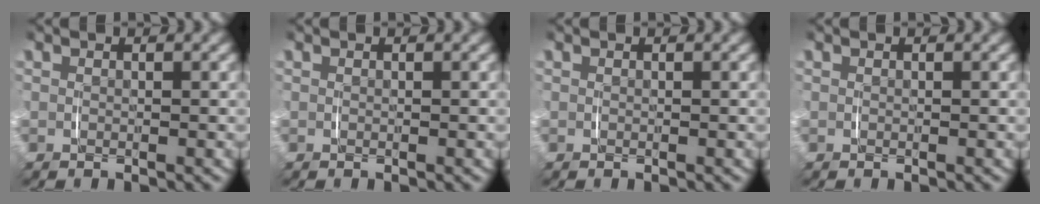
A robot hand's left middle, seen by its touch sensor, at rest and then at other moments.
{"total": 0.0}
{"total": 0.0}
{"total": 0.0}